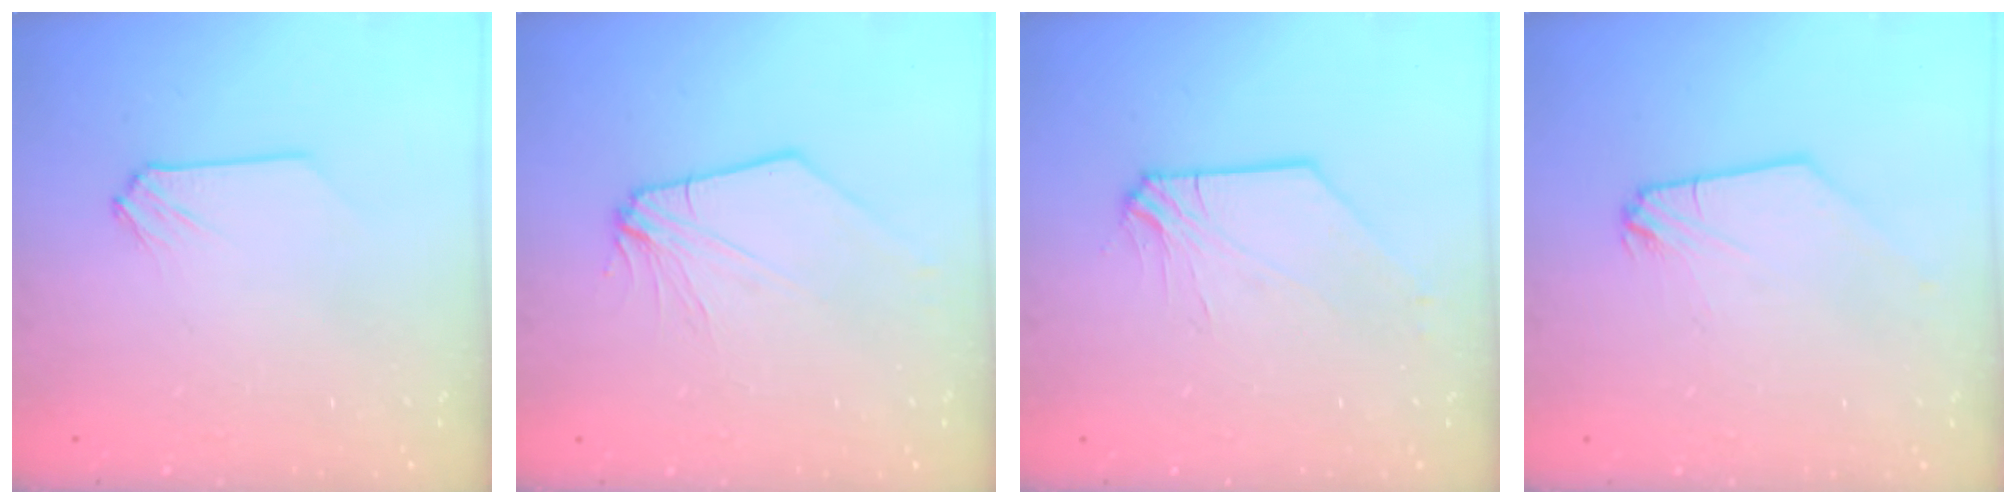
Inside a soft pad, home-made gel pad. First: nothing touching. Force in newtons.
{"total": 0.0}
{"total": 1.0, "press": 0.9, "slide": 0.2}
{"total": 0.0}